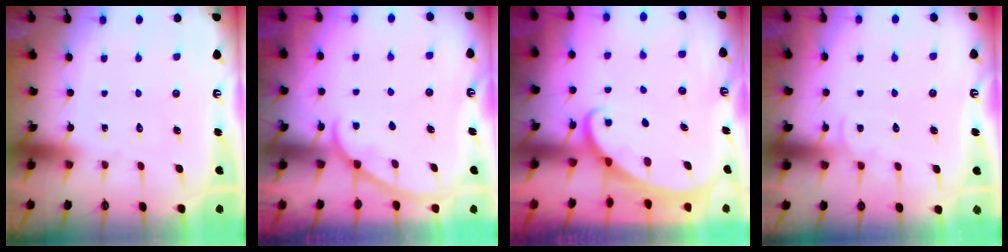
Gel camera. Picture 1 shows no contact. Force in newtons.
{"total": 3.2, "press": 3.2, "slide": 0.1}
{"total": 1.7, "press": 1.7, "slide": 0.2}
{"total": 4.5, "press": 4.5, "slide": 0.5}